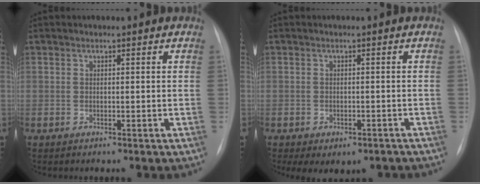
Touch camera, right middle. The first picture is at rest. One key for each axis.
{"total": 5.4, "fx": -3.7, "fy": 3.1, "fz": 2.3, "tx": -0.022, "ty": 0.009, "tz": -0.043}